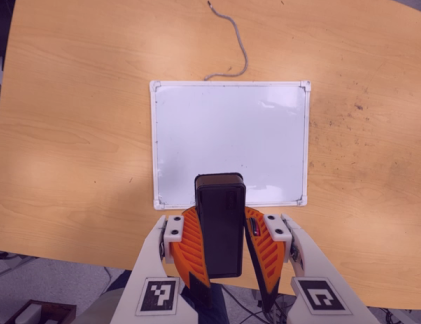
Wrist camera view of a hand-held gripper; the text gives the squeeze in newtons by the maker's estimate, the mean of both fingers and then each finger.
{"total": 10.2, "left": 9.8, "right": 10.6}